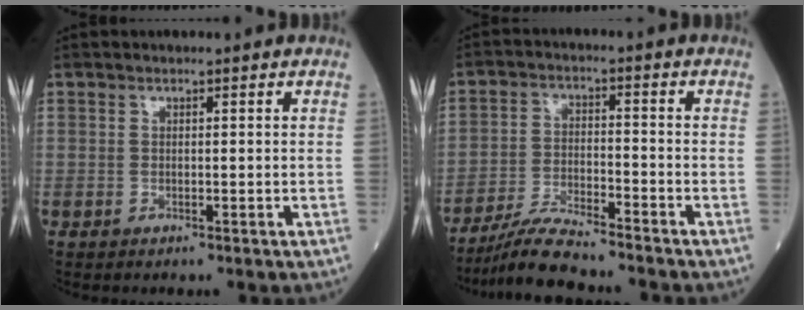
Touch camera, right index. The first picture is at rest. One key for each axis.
{"total": 7.8, "fx": -7.3, "fy": 0.0, "fz": 2.9, "tx": -0.055, "ty": -0.016, "tz": -0.135}